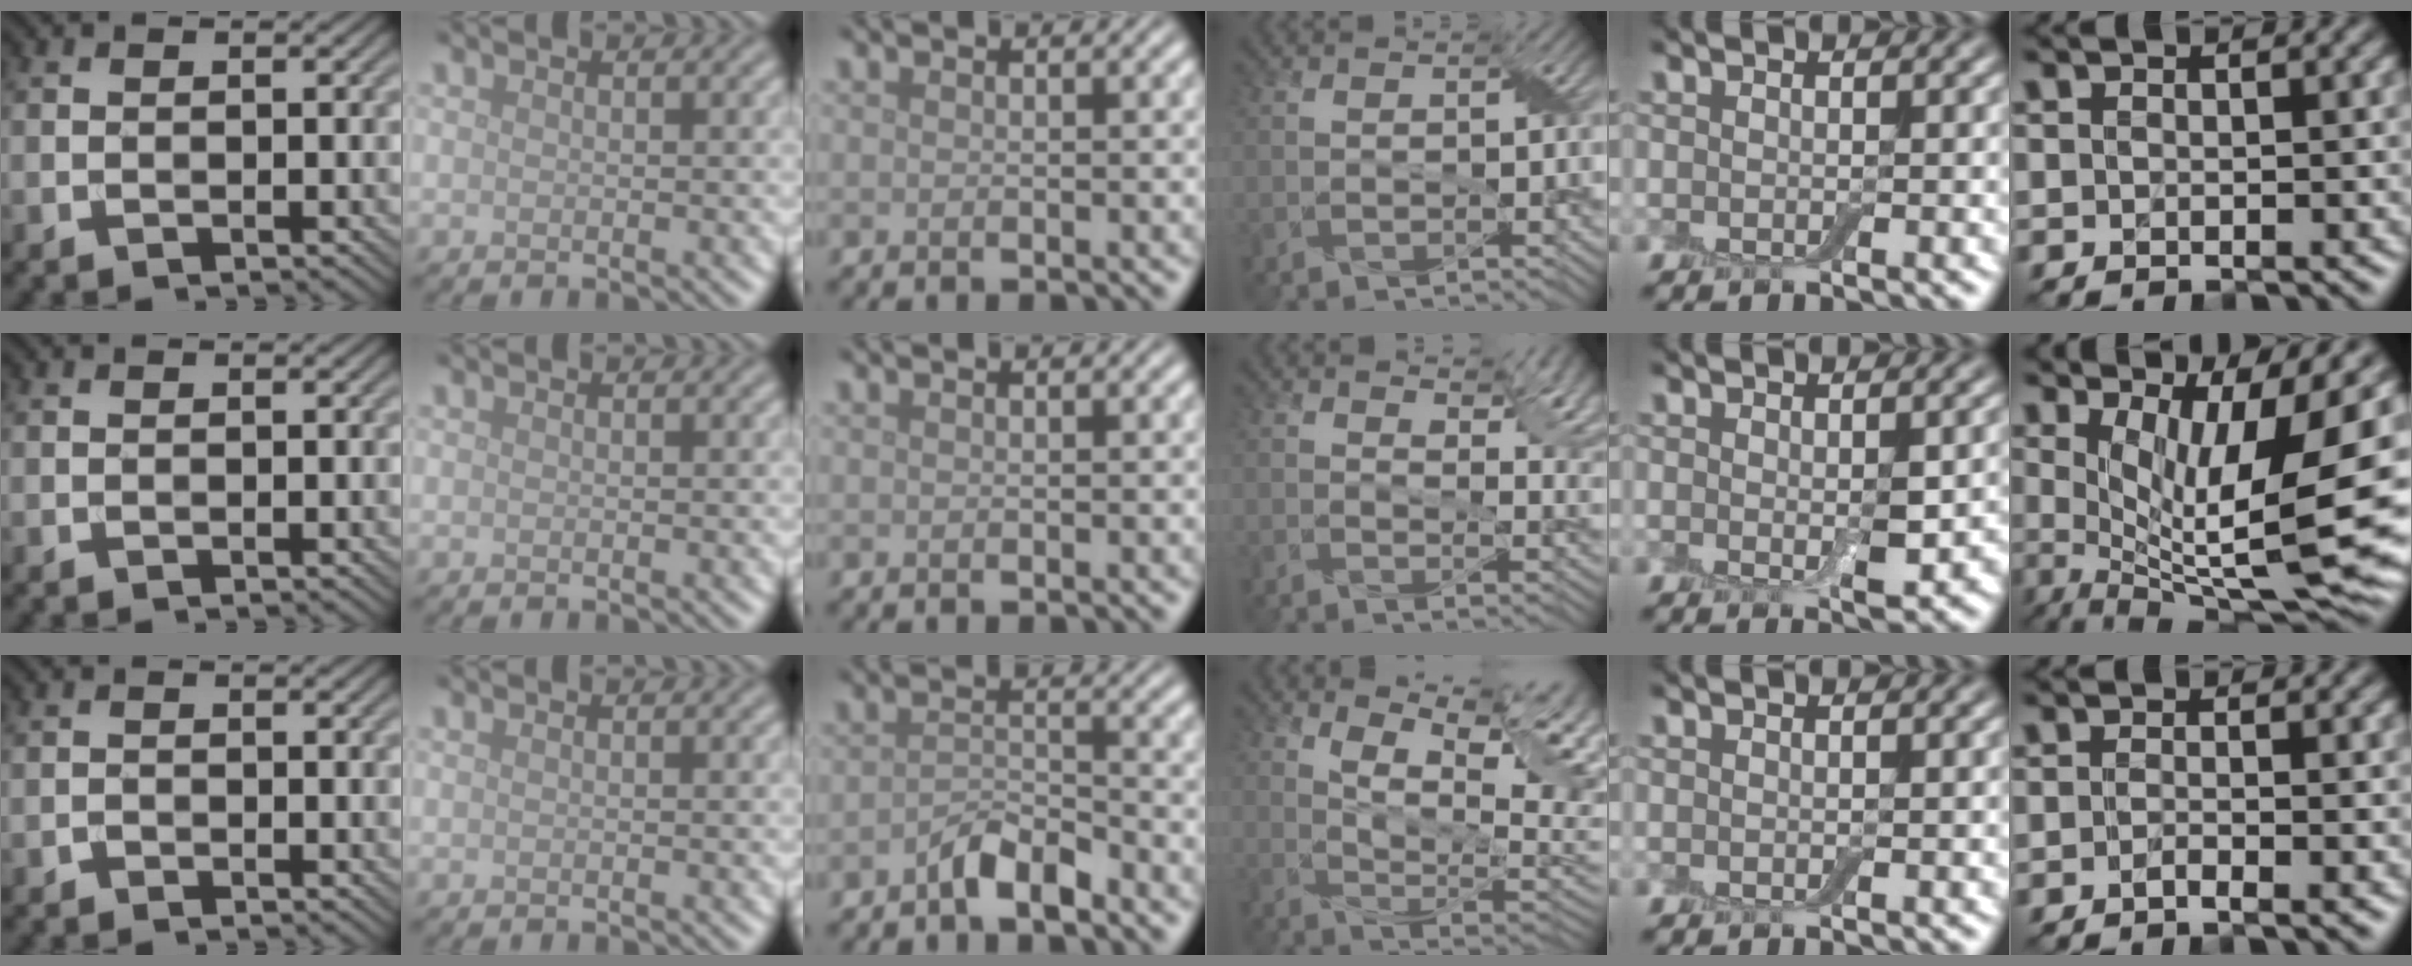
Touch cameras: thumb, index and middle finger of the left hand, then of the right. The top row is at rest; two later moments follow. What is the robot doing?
{"motion": "peel", "object": "aluminum foil"}